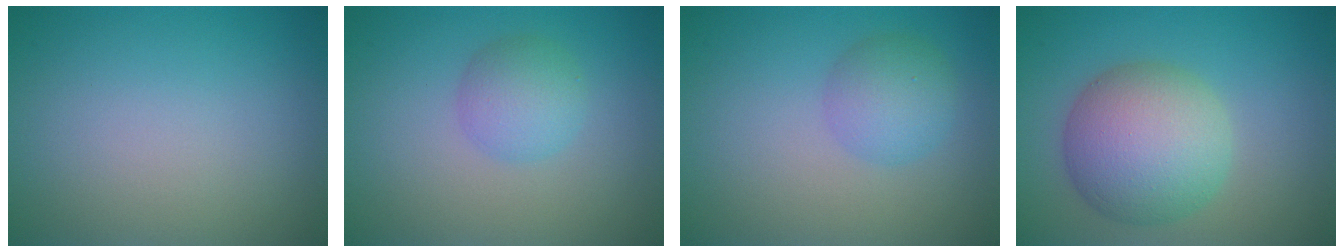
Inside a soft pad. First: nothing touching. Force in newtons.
{"total": 2.8, "press": 2.8, "slide": 0.1}
{"total": 3.0, "press": 3.0, "slide": 0.1}
{"total": 7.7, "press": 7.7, "slide": 0.3}